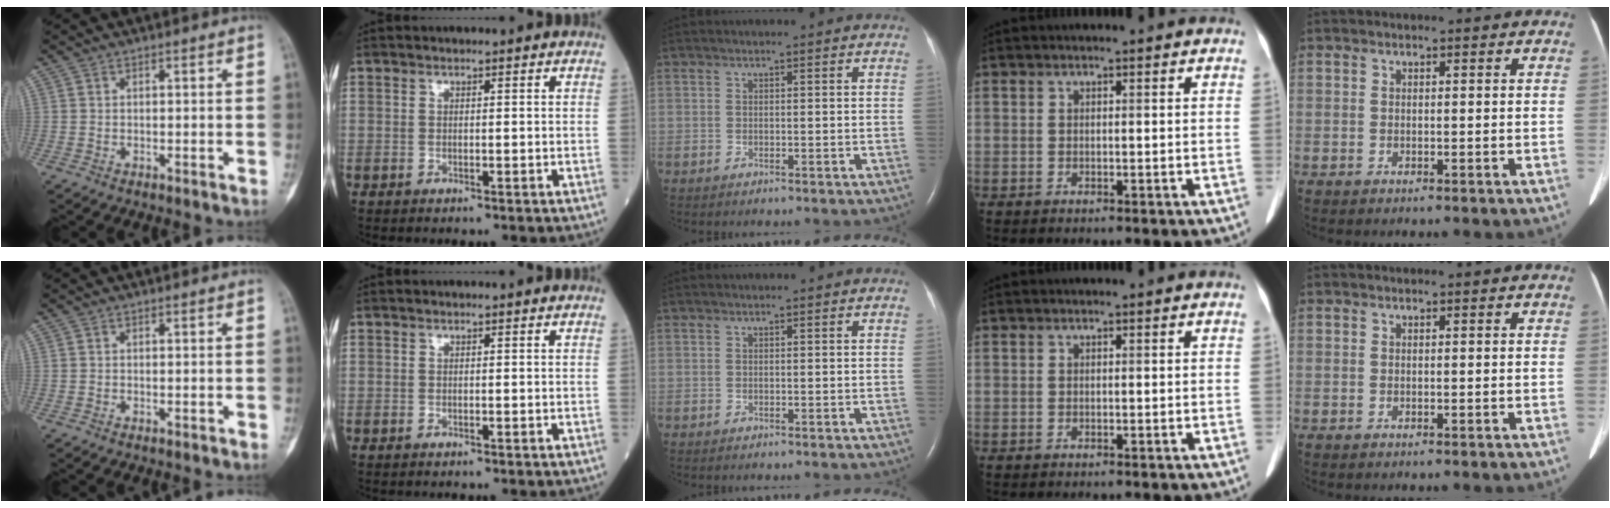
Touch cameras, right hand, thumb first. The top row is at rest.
{}